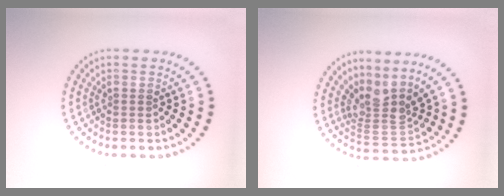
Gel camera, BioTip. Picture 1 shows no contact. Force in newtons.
{"total": 3.6, "press": 2.4, "slide": 2.6}